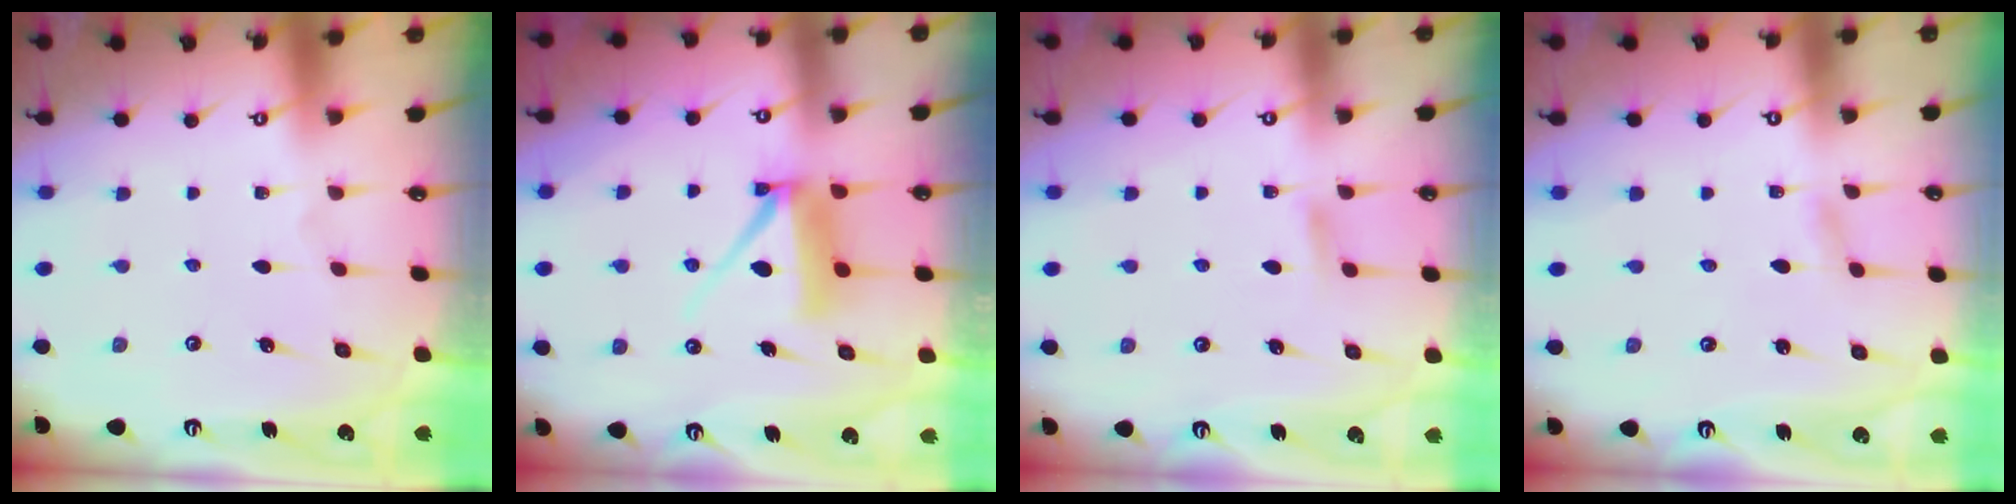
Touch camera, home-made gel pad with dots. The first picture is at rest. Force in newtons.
{"total": 8.9, "press": 8.9, "slide": 0.8}
{"total": 4.6, "press": 4.6, "slide": 0.6}
{"total": 2.2, "press": 2.2, "slide": 0.3}